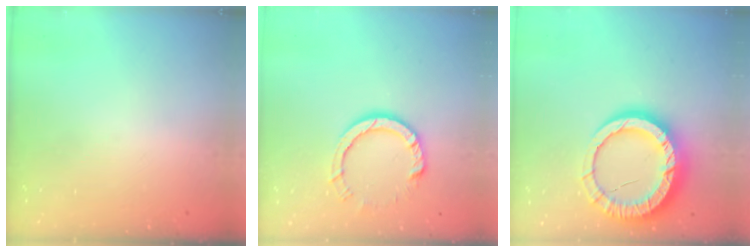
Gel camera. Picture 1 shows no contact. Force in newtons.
{"total": 9.1, "press": 9.1, "slide": 0.7}
{"total": 19.3, "press": 19.2, "slide": 1.7}